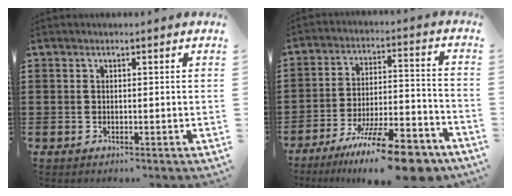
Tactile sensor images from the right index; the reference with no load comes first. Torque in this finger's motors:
{"motor_torque": [1.22, -0.92, 0.31, -0.01]}